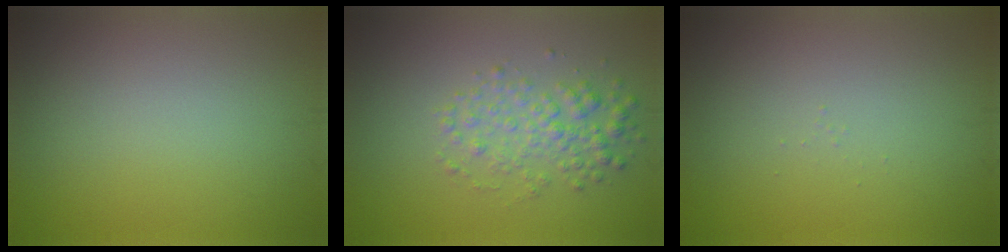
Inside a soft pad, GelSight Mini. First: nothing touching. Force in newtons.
{"total": 3.0, "press": 3.0, "slide": 0.0}
{"total": 0.0}